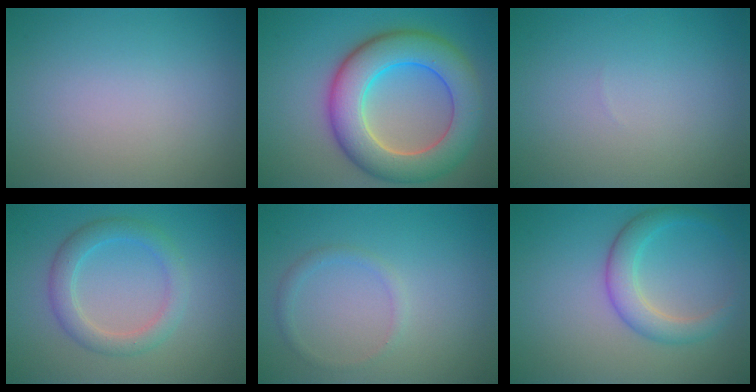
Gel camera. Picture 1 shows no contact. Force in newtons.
{"total": 9.4, "press": 9.4, "slide": 0.4}
{"total": 0.0}
{"total": 3.1, "press": 3.1, "slide": 0.1}
{"total": 1.1, "press": 1.1, "slide": 0.1}
{"total": 3.3, "press": 3.3, "slide": 0.1}